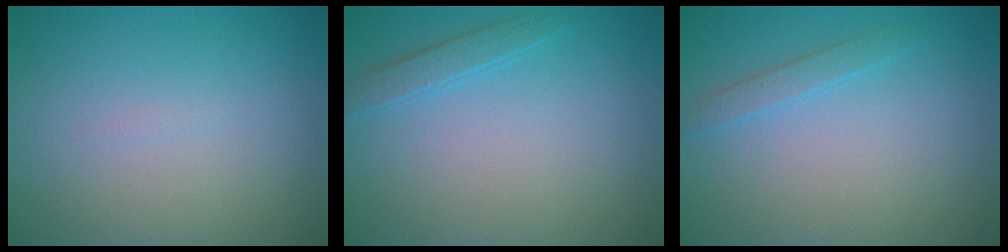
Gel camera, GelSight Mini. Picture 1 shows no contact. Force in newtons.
{"total": 1.6, "press": 1.6, "slide": 0.1}
{"total": 1.3, "press": 1.3, "slide": 0.1}